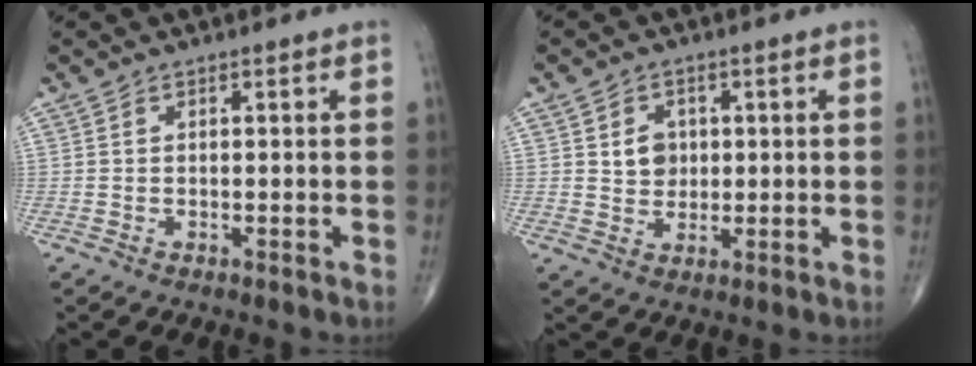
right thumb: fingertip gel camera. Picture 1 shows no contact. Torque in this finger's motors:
{"motor_torque": [0.06, 0.14, -0.06, -0.04, 0.01]}